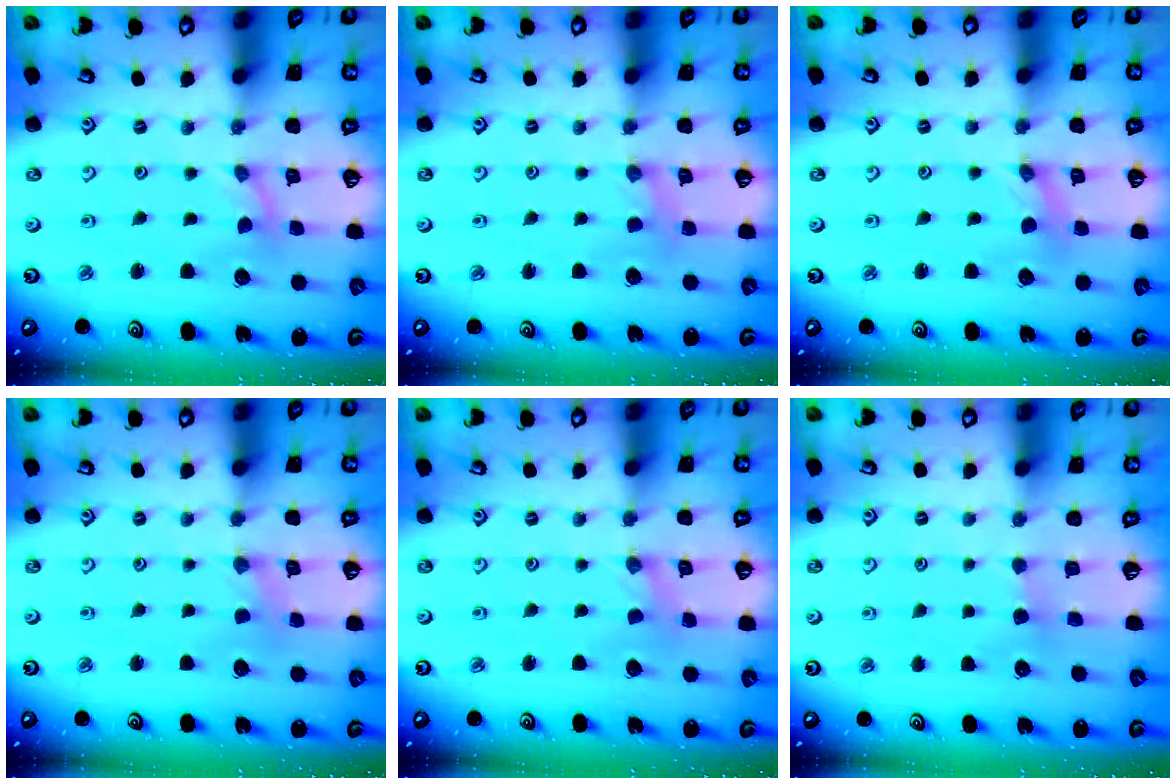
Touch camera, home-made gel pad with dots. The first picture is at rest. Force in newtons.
{"total": 1.7, "press": 1.7, "slide": 0.3}
{"total": 0.7, "press": 0.6, "slide": 0.1}
{"total": 1.8, "press": 1.7, "slide": 0.4}
{"total": 0.0}
{"total": 2.9, "press": 2.9, "slide": 0.5}